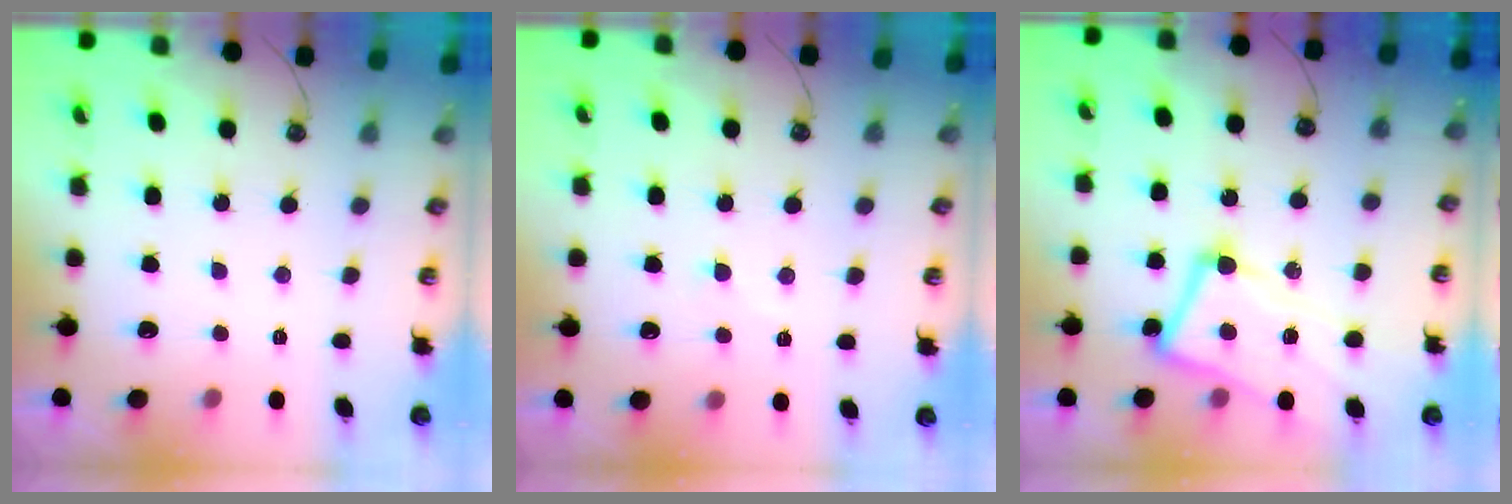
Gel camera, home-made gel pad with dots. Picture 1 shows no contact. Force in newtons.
{"total": 3.8, "press": 3.8, "slide": 0.4}
{"total": 7.5, "press": 7.4, "slide": 1.3}